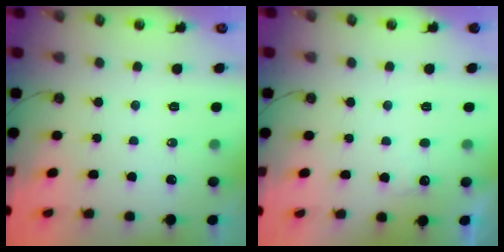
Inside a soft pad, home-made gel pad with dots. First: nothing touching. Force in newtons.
{"total": 3.8, "press": 3.7, "slide": 1.1}